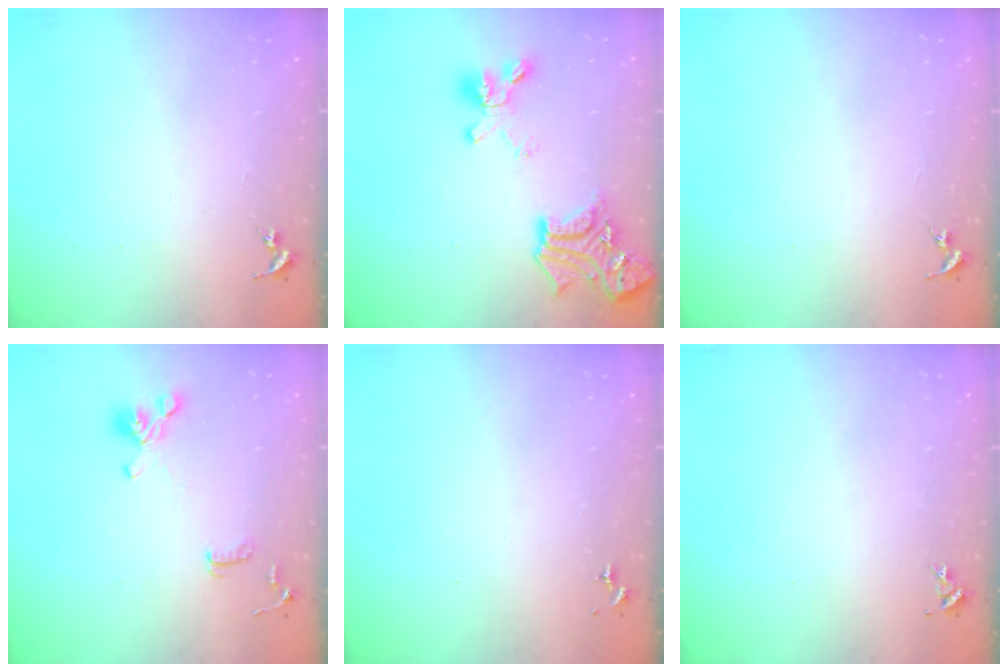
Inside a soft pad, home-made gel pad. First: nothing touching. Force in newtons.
{"total": 19.4, "press": 19.4, "slide": 1.5}
{"total": 0.0}
{"total": 10.8, "press": 10.7, "slide": 1.5}
{"total": 0.0}
{"total": 3.7, "press": 3.7, "slide": 0.5}